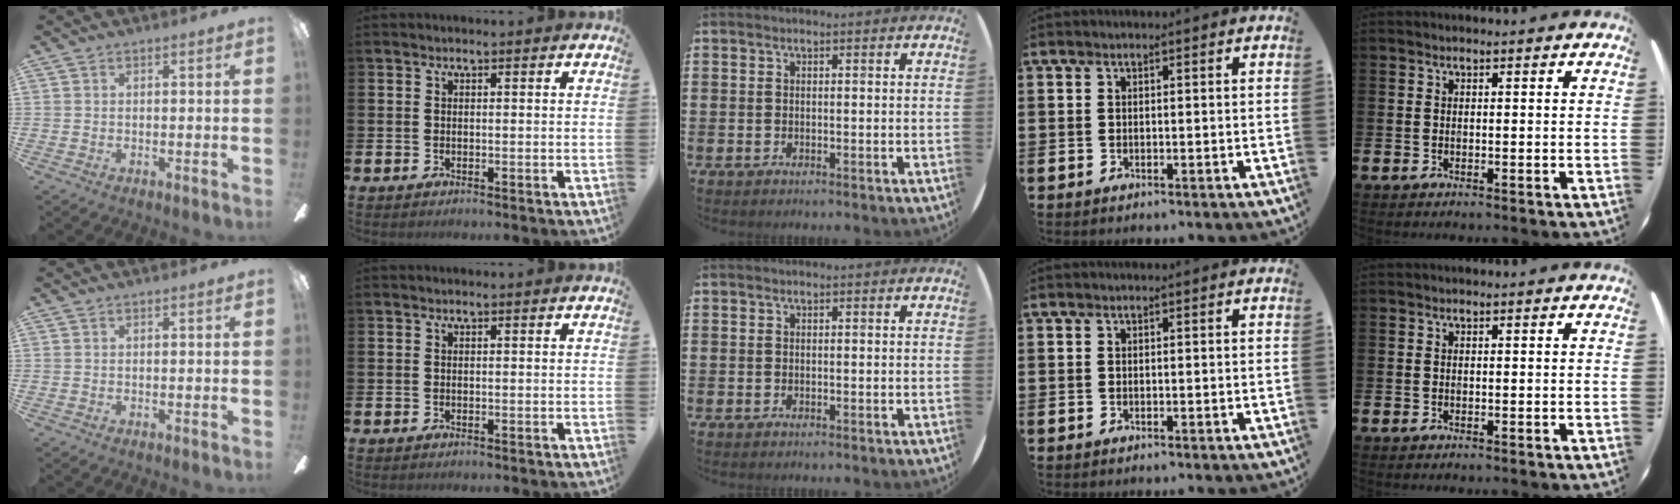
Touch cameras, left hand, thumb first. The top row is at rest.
{}